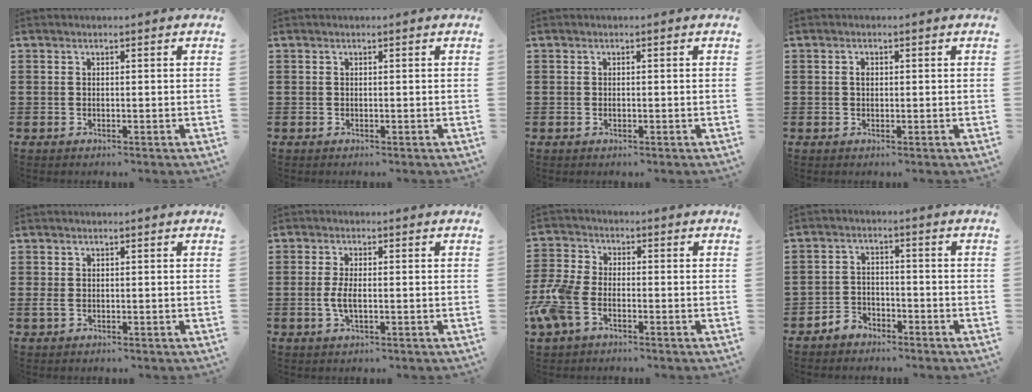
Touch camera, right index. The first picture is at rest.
{"total": 0.0}
{"total": 0.5, "force": [-0.1, 0.3, 0.4], "torque": [-0.011, -0.002, -0.002]}
{"total": 1.1, "force": [0.2, 0.7, 0.8], "torque": [-0.018, 0.004, 0.002]}
{"total": 1.2, "force": [0.0, 0.9, 0.7], "torque": [-0.024, 0.002, -0.003]}
{"total": 3.4, "force": [-0.5, 1.1, 3.2], "torque": [-0.071, -0.004, -0.014]}
{"total": 6.8, "force": [-3.5, 3.4, 4.8], "torque": [-0.137, -0.010, -0.074]}
{"total": 2.9, "force": [-2.5, 1.5, 0.2], "torque": [-0.012, 0.009, -0.053]}